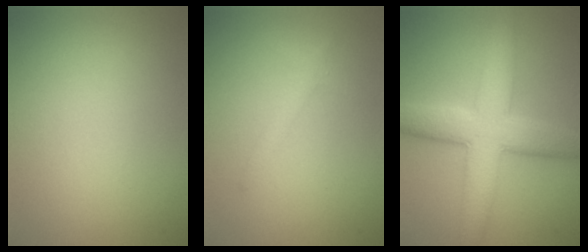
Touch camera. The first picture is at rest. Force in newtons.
{"total": 1.5, "press": 1.5, "slide": 0.1}
{"total": 7.5, "press": 7.5, "slide": 0.6}